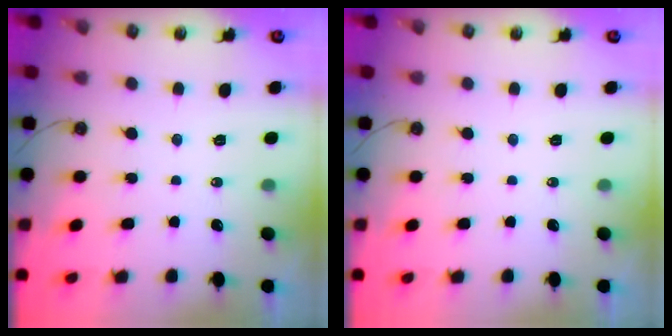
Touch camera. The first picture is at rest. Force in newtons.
{"total": 0.0}